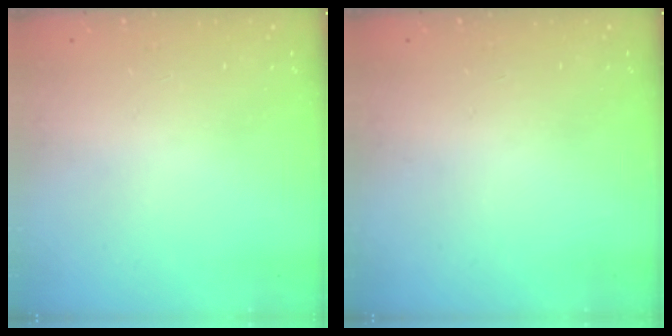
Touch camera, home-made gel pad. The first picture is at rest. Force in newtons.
{"total": 0.0}